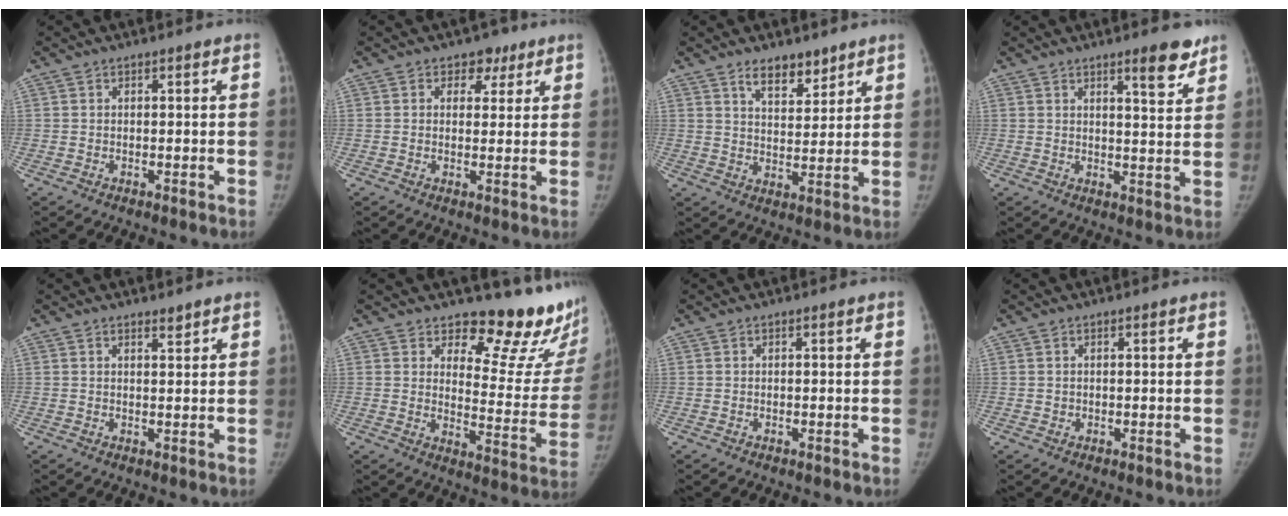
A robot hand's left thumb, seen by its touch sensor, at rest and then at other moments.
{"total": 4.1, "force": [2.2, 3.1, 1.4], "torque": [0.009, -0.007, 0.028]}
{"total": 6.6, "force": [4.9, 3.0, 3.3], "torque": [-0.026, -0.037, 0.084]}
{"total": 6.2, "force": [4.4, 1.3, 4.1], "torque": [-0.043, -0.031, 0.060]}
{"total": 1.2, "force": [1.1, 0.2, 0.5], "torque": [-0.003, -0.010, 0.019]}
{"total": 17.3, "force": [14.4, 6.2, 7.4], "torque": [-0.035, -0.143, 0.171]}
{"total": 0.0}
{"total": 0.0}